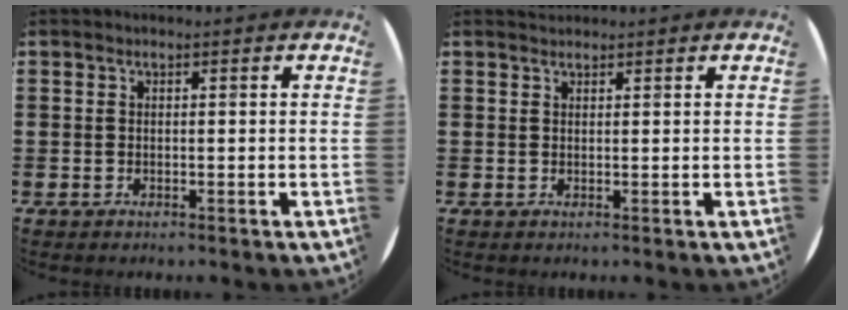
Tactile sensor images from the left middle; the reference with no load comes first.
{"total": 0.7, "force": [0.7, 0.1, -0.1], "torque": [0.001, 0.001, 0.014]}